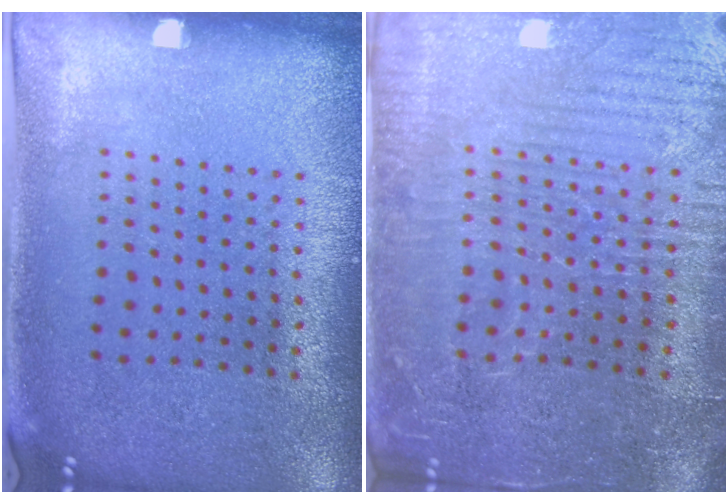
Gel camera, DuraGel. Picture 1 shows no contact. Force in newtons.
{"total": 4.2, "press": 3.9, "slide": 1.4}